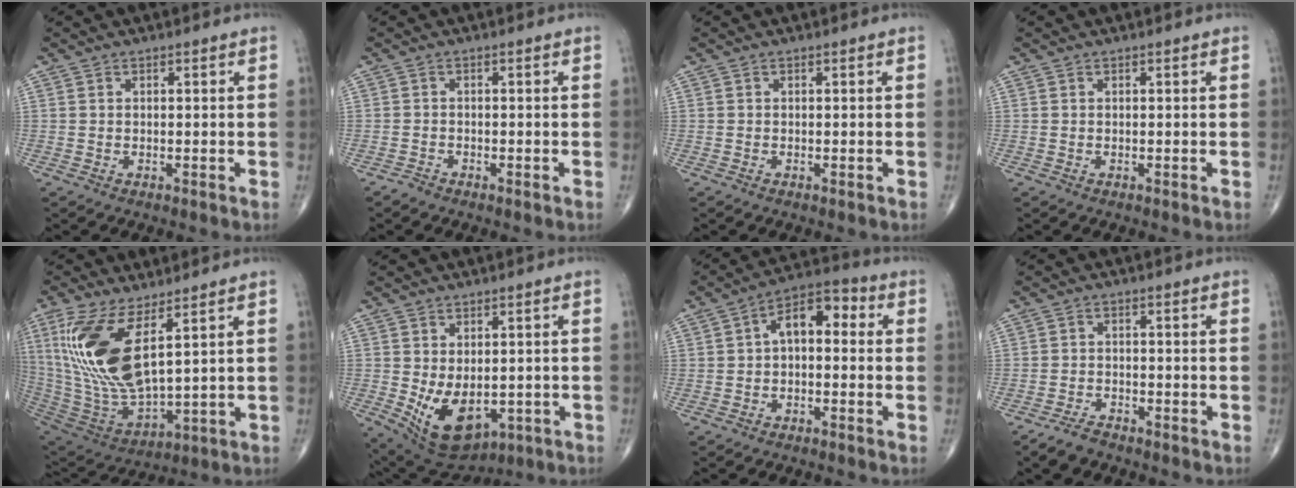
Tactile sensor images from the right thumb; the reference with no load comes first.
{"total": 1.0, "force": [-0.9, 0.4, 0.1], "torque": [-0.001, 0.000, -0.022]}
{"total": 0.0}
{"total": 0.0}
{"total": 18.6, "force": [6.9, 6.8, 15.8], "torque": [-0.340, -0.042, 0.152]}
{"total": 11.3, "force": [-2.2, 7.1, 8.5], "torque": [-0.123, -0.010, -0.008]}
{"total": 5.9, "force": [0.3, 3.3, 4.9], "torque": [-0.055, 0.027, -0.008]}
{"total": 3.5, "force": [-3.0, 1.4, 1.2], "torque": [-0.027, 0.011, -0.055]}